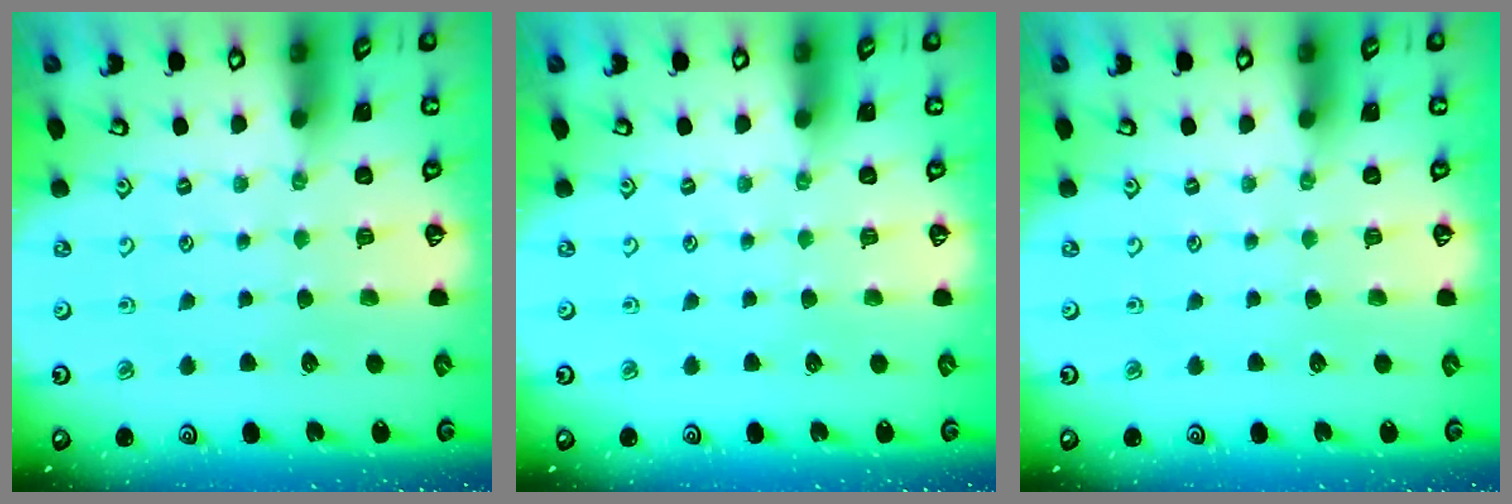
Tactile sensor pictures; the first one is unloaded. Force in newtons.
{"total": 0.0}
{"total": 0.0}